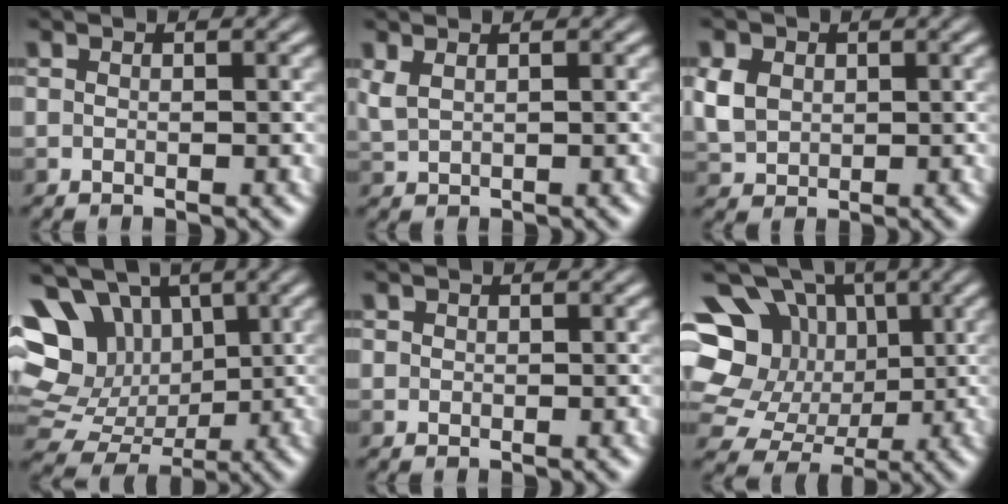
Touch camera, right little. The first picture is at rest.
{"total": 2.2, "force": [0.9, 1.0, 1.7], "torque": [-0.048, 0.002, 0.020]}
{"total": 3.4, "force": [0.5, 2.8, 1.8], "torque": [-0.057, 0.000, 0.010]}
{"total": 10.9, "force": [3.3, 8.4, 6.0], "torque": [-0.140, 0.027, 0.060]}
{"total": 0.0}
{"total": 12.5, "force": [3.8, 9.5, 7.2], "torque": [-0.152, 0.034, 0.055]}